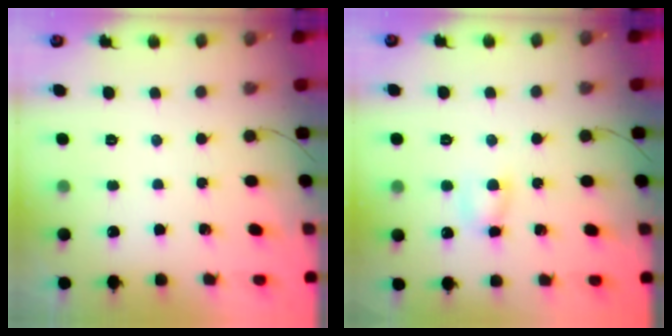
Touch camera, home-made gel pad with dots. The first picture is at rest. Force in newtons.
{"total": 4.5, "press": 4.4, "slide": 1.0}